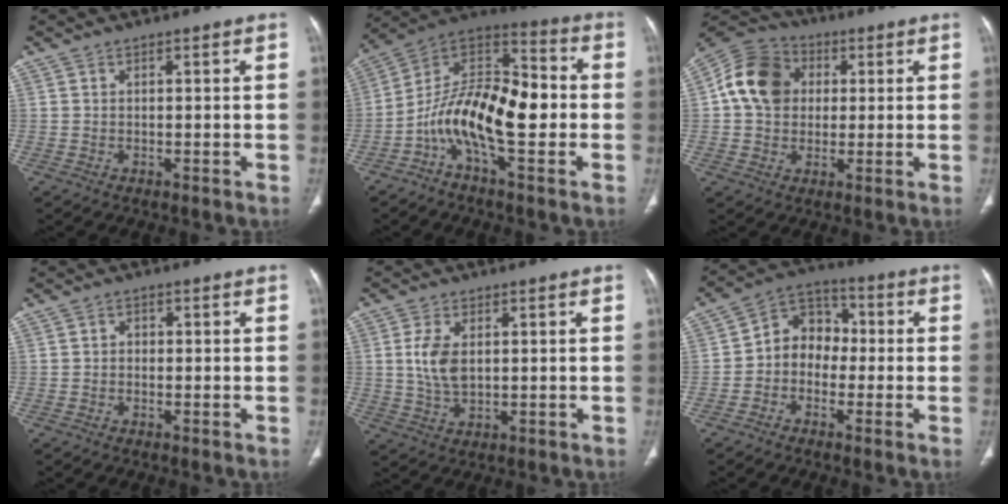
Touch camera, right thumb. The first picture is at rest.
{"total": 17.2, "force": [-4.0, 7.4, 15.0], "torque": [-0.240, 0.063, -0.077]}
{"total": 12.7, "force": [1.9, 10.4, 7.1], "torque": [-0.114, 0.016, 0.023]}
{"total": 1.3, "force": [-0.2, 1.1, 0.6], "torque": [-0.002, 0.004, -0.008]}
{"total": 6.6, "force": [1.1, 3.8, 5.3], "torque": [-0.107, -0.005, 0.026]}
{"total": 8.7, "force": [-1.2, 7.3, 4.7], "torque": [-0.040, 0.038, -0.042]}